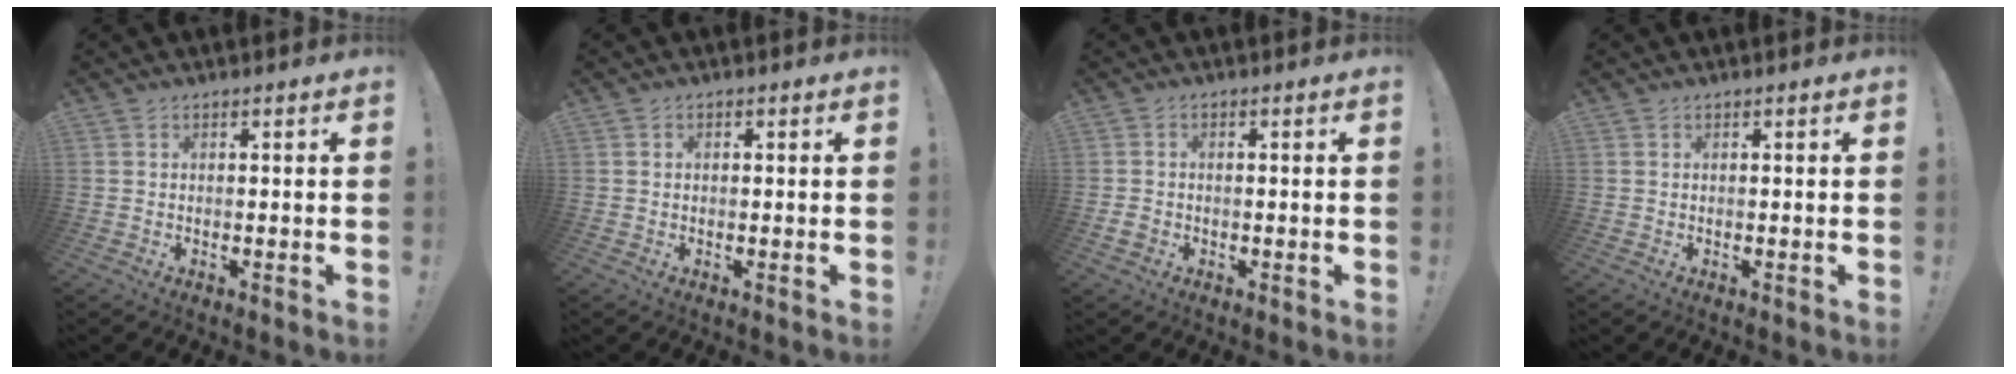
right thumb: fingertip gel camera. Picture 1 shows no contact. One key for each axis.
{"total": 0.7, "fx": -0.1, "fy": 0.5, "fz": 0.4, "tx": -0.011, "ty": 0.004, "tz": -0.001}
{"total": 2.4, "fx": -0.8, "fy": 1.8, "fz": 1.3, "tx": -0.019, "ty": 0.006, "tz": -0.011}
{"total": 0.0}